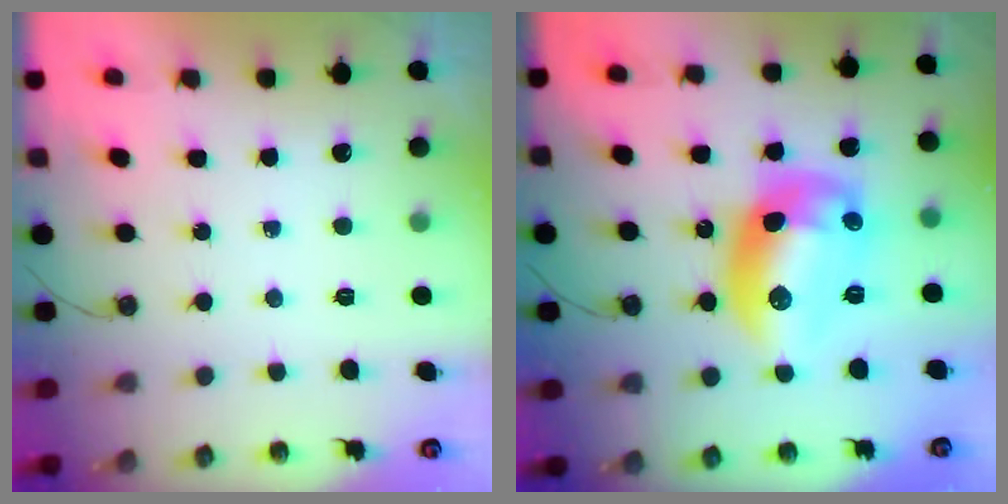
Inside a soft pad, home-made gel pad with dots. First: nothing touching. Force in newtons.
{"total": 15.6, "press": 15.5, "slide": 1.4}